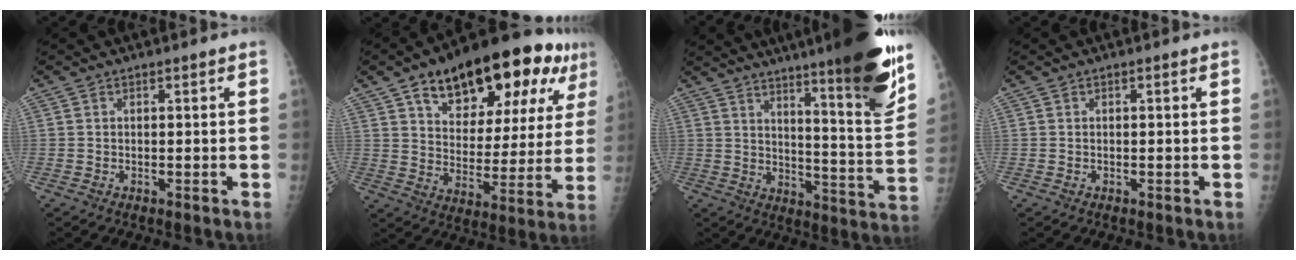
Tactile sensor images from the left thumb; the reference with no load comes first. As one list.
[{"total": 25.6, "force": [13.4, 12.0, 18.3], "torque": [-0.231, -0.008, 0.201]}, {"total": 22.0, "force": [14.6, 2.0, 16.4], "torque": [-0.208, -0.076, 0.210]}, {"total": 0.0}]